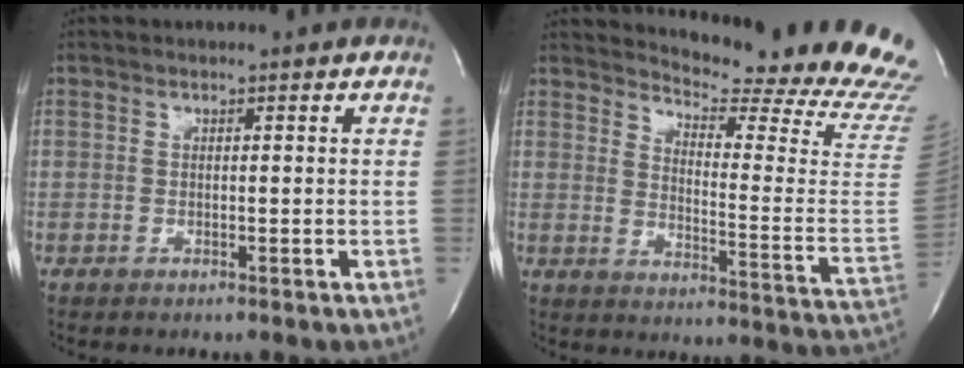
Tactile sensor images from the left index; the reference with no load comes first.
{"total": 22.1, "force": [21.1, 0.3, 6.5], "torque": [-0.102, -0.155, 0.245]}